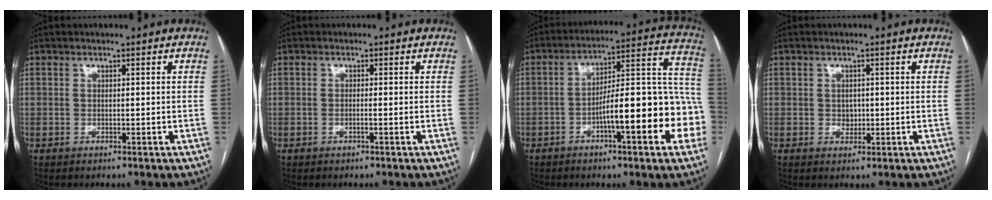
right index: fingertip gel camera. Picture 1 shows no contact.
{"total": 0.8, "force": [-0.4, -0.1, 0.7], "torque": [-0.011, 0.001, -0.007]}
{"total": 17.9, "force": [-5.6, 3.0, 16.7], "torque": [-0.195, 0.040, -0.076]}
{"total": 1.6, "force": [-0.1, 1.3, 0.9], "torque": [-0.013, 0.001, 0.002]}